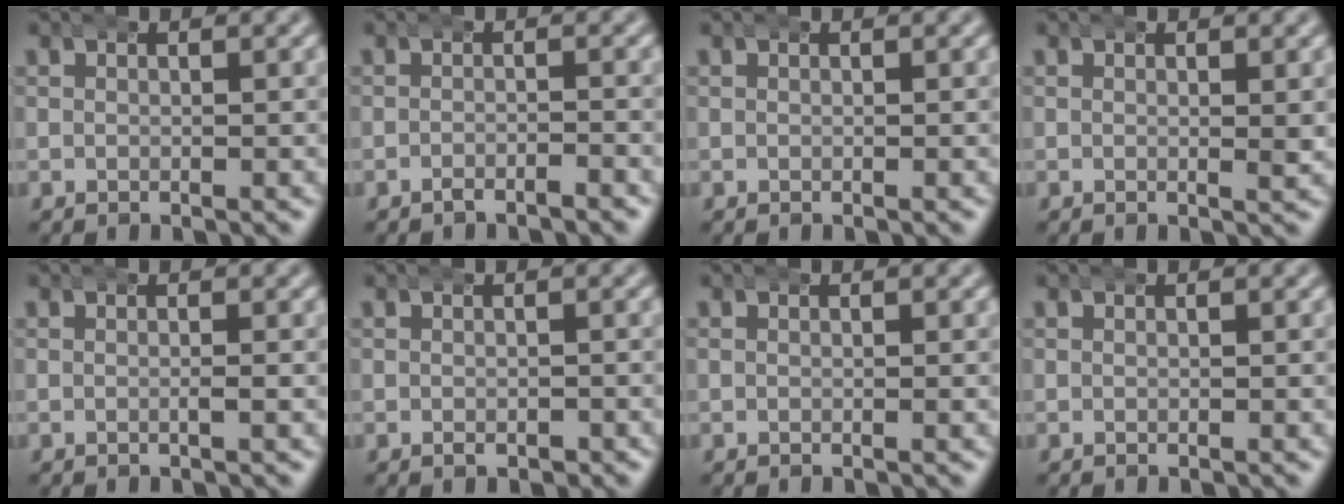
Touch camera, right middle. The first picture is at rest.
{"total": 1.4, "force": [-1.3, 0.2, 0.2], "torque": [-0.003, 0.001, -0.027]}
{"total": 0.0}
{"total": 1.0, "force": [0.4, 0.1, 0.9], "torque": [-0.012, 0.000, 0.002]}
{"total": 0.7, "force": [0.0, 0.1, 0.7], "torque": [-0.011, 0.004, -0.005]}
{"total": 0.9, "force": [-0.6, 0.6, 0.3], "torque": [-0.003, -0.002, -0.006]}
{"total": 0.0}
{"total": 0.0}